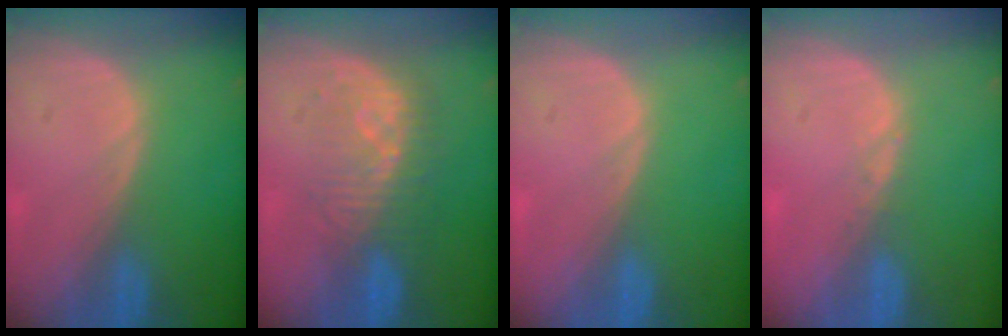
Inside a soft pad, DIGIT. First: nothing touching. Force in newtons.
{"total": 7.8, "press": 7.5, "slide": 2.0}
{"total": 0.0}
{"total": 0.6, "press": 0.5, "slide": 0.3}